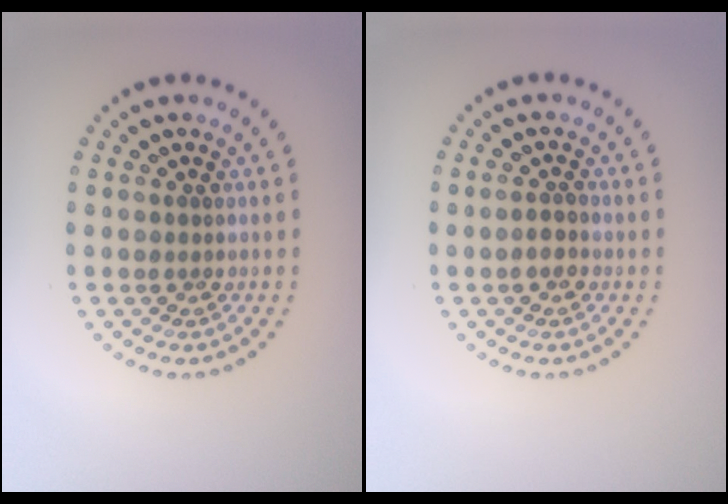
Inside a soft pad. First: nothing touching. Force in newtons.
{"total": 1.1, "press": 1.1, "slide": 0.4}